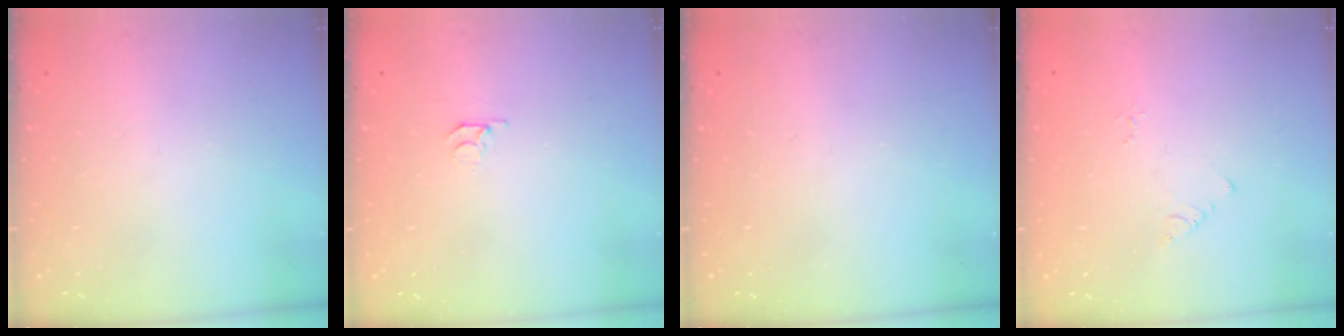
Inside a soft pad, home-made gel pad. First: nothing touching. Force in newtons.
{"total": 3.0, "press": 3.0, "slide": 0.3}
{"total": 0.0}
{"total": 1.4, "press": 1.3, "slide": 0.3}